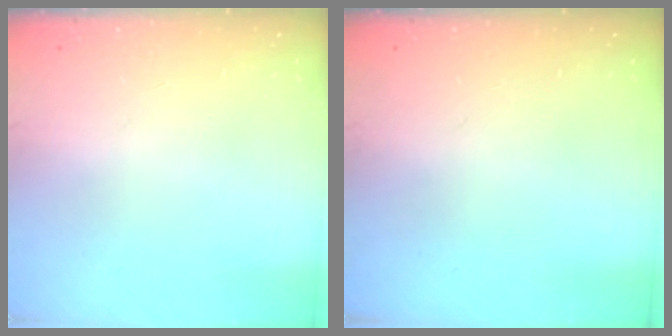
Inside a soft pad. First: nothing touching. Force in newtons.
{"total": 0.0}